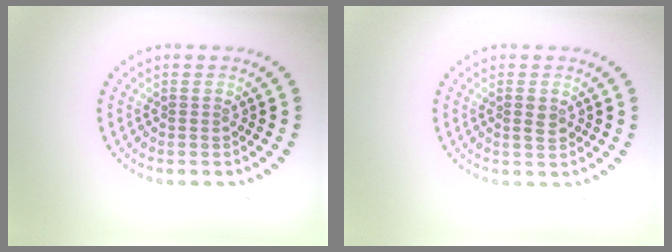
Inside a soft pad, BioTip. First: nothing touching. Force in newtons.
{"total": 1.5, "press": 1.5, "slide": 0.3}